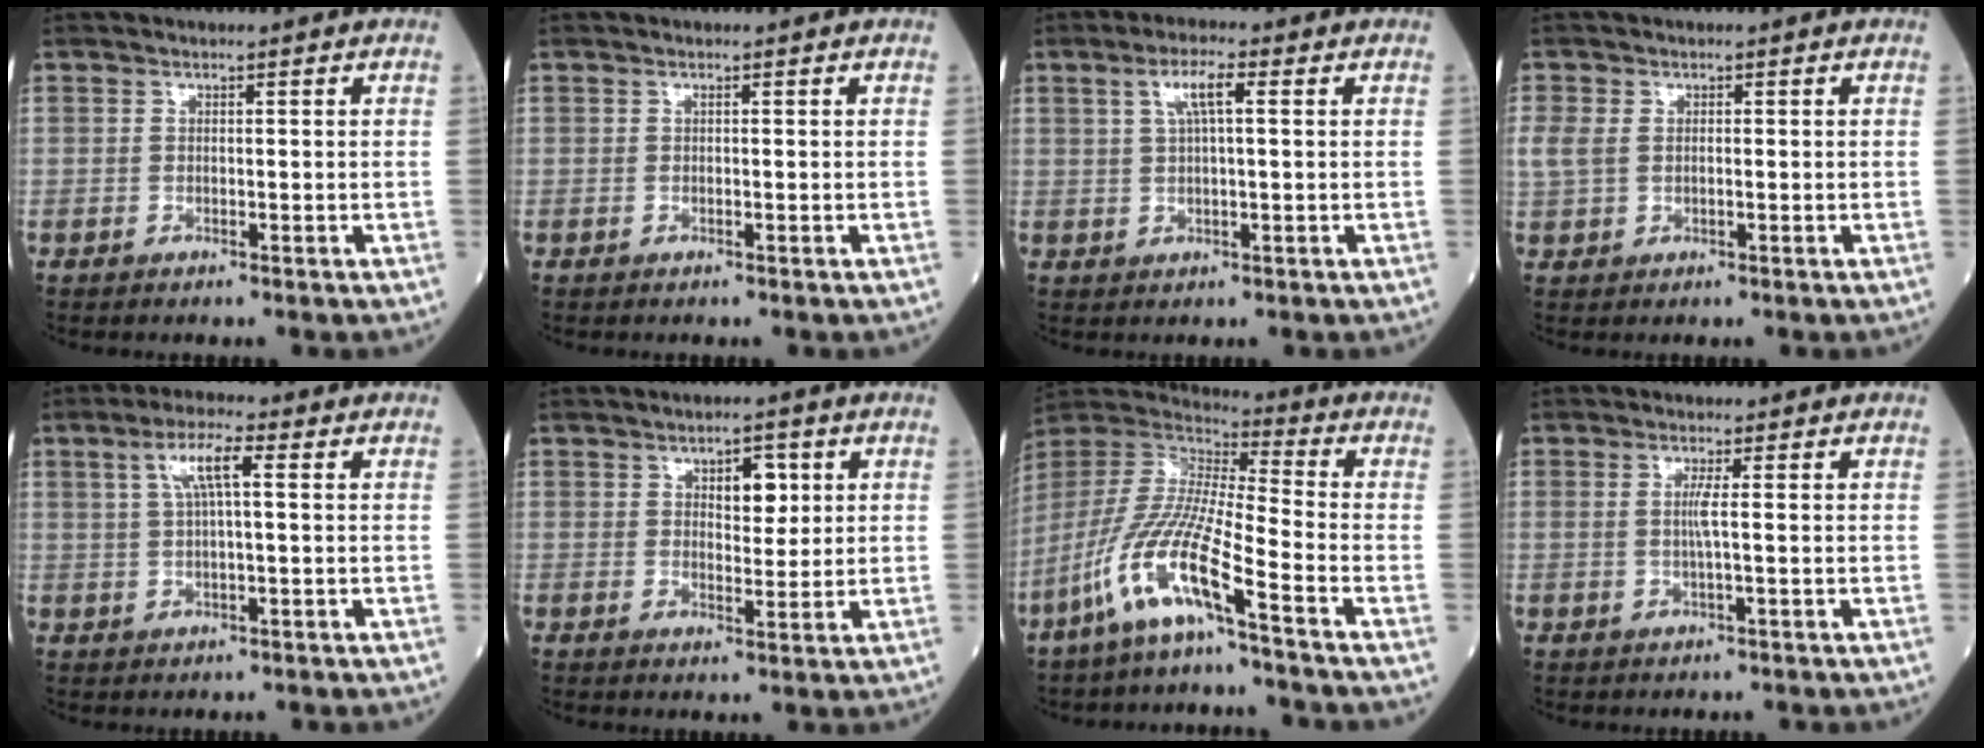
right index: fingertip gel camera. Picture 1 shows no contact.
{"total": 0.0}
{"total": 4.5, "force": [1.6, 0.5, 4.1], "torque": [-0.083, 0.010, 0.032]}
{"total": 3.9, "force": [0.3, 2.8, 2.6], "torque": [-0.088, 0.014, 0.012]}
{"total": 5.3, "force": [1.6, 0.6, 5.0], "torque": [-0.099, 0.014, 0.033]}
{"total": 4.1, "force": [1.6, 1.9, 3.2], "torque": [-0.044, 0.003, 0.025]}
{"total": 13.5, "force": [-7.5, 0.4, 11.2], "torque": [-0.251, -0.024, -0.156]}
{"total": 1.8, "force": [0.1, -0.4, 1.7], "torque": [-0.038, -0.001, -0.001]}